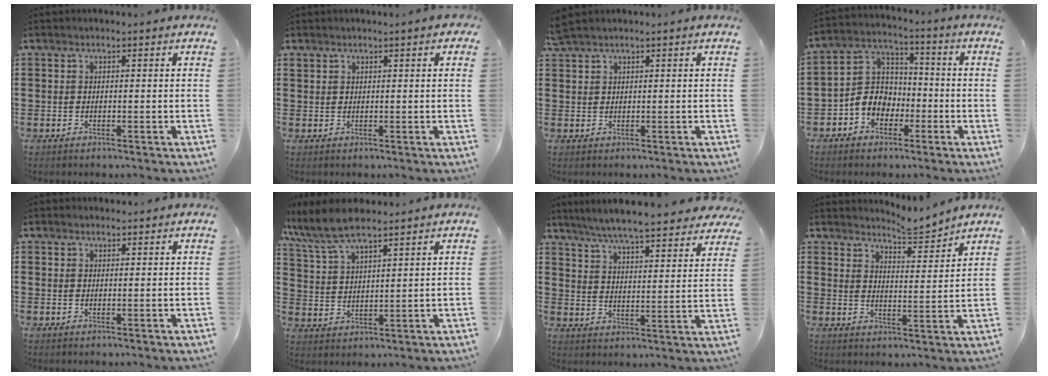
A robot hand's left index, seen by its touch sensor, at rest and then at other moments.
{"total": 0.9, "force": [0.8, 0.3, 0.3], "torque": [-0.008, 0.002, 0.015]}
{"total": 1.5, "force": [1.3, 0.2, 0.8], "torque": [-0.018, 0.002, 0.025]}
{"total": 6.4, "force": [-3.0, 5.1, 2.2], "torque": [-0.071, 0.009, -0.066]}
{"total": 1.1, "force": [1.0, 0.3, 0.1], "torque": [-0.004, 0.001, 0.020]}
{"total": 7.5, "force": [6.4, 1.5, 3.6], "torque": [-0.092, -0.016, 0.116]}
{"total": 6.4, "force": [6.1, -0.4, 2.1], "torque": [-0.067, -0.037, 0.105]}
{"total": 4.7, "force": [4.6, -0.2, 0.8], "torque": [-0.025, -0.029, 0.080]}